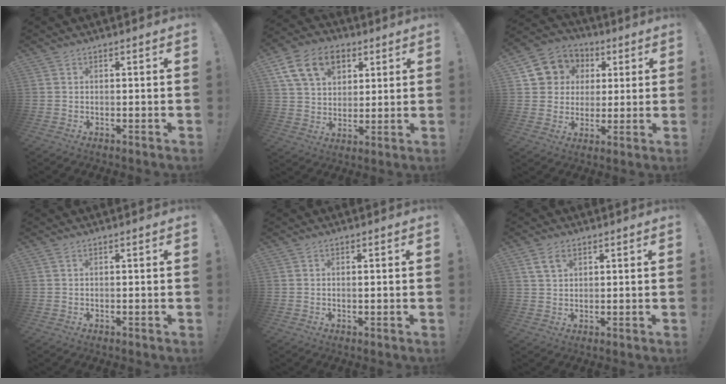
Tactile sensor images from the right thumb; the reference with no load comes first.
{"total": 16.3, "force": [7.2, 11.4, 9.1], "torque": [-0.134, -0.024, 0.136]}
{"total": 10.5, "force": [3.1, 9.6, 2.8], "torque": [-0.031, -0.014, 0.064]}
{"total": 0.7, "force": [0.3, 0.2, 0.6], "torque": [-0.018, 0.002, 0.006]}
{"total": 0.6, "force": [0.2, -0.1, 0.6], "torque": [-0.003, -0.004, 0.000]}
{"total": 4.4, "force": [2.4, 2.7, 2.5], "torque": [-0.044, -0.003, 0.045]}